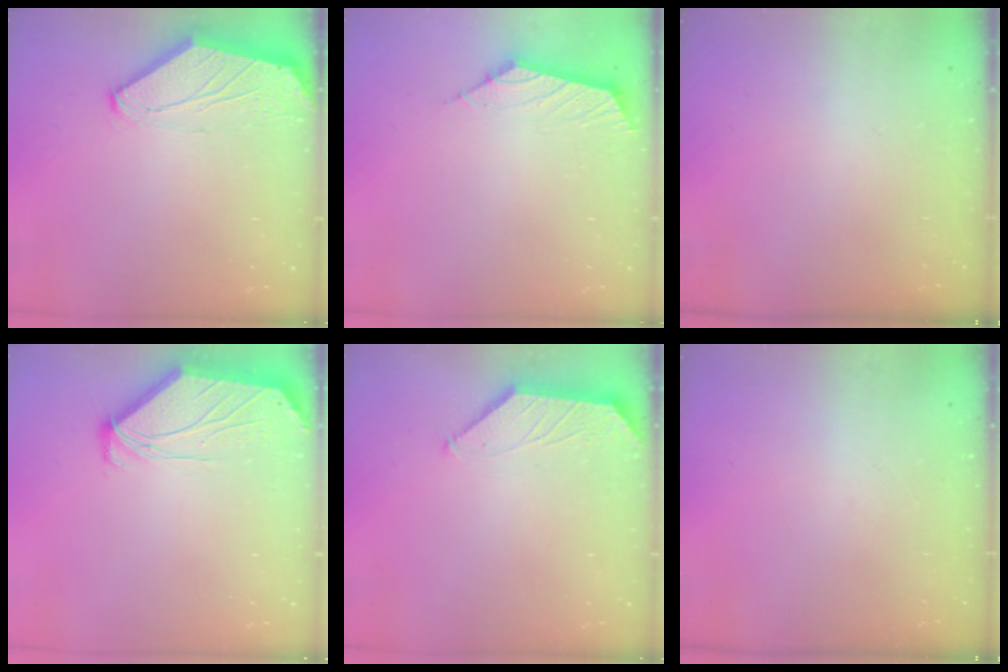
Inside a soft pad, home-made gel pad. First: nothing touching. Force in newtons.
{"total": 3.0, "press": 2.9, "slide": 0.8}
{"total": 0.0}
{"total": 1.6, "press": 1.5, "slide": 0.5}
{"total": 0.8, "press": 0.8, "slide": 0.2}
{"total": 0.0}